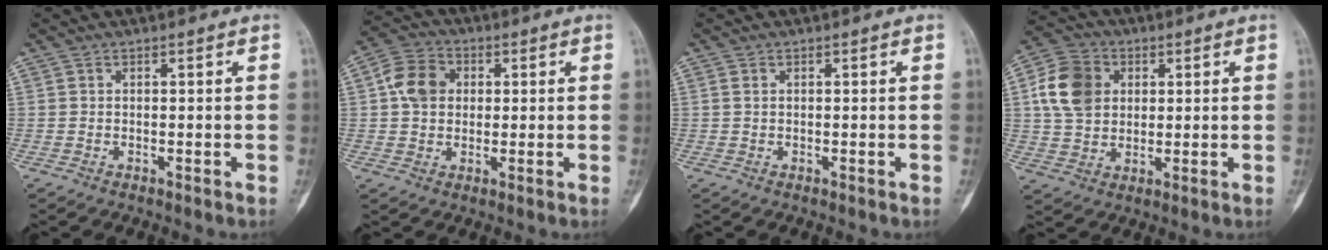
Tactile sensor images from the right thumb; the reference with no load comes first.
{"total": 8.2, "force": [1.4, 6.6, 4.8], "torque": [-0.069, 0.011, 0.016]}
{"total": 0.9, "force": [0.3, 0.6, 0.6], "torque": [-0.011, 0.002, 0.008]}
{"total": 11.3, "force": [2.5, 8.9, 6.5], "torque": [-0.106, 0.006, 0.042]}